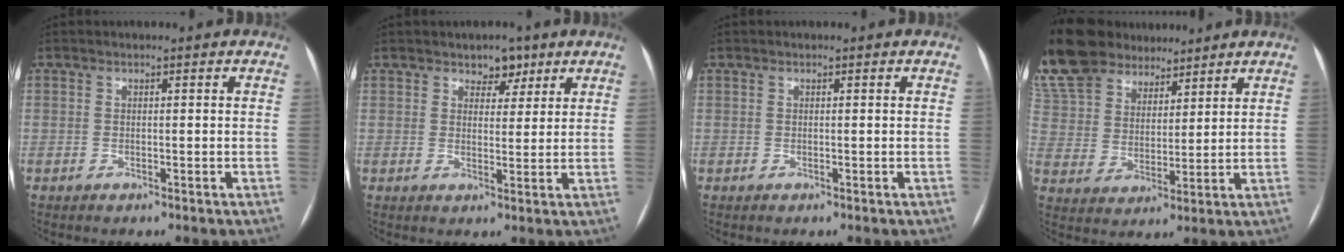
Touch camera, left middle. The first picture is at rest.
{"total": 3.5, "force": [2.4, 2.1, 1.5], "torque": [-0.013, 0.002, 0.036]}
{"total": 0.0}
{"total": 17.4, "force": [14.5, 7.9, 5.5], "torque": [-0.137, 0.038, 0.271]}